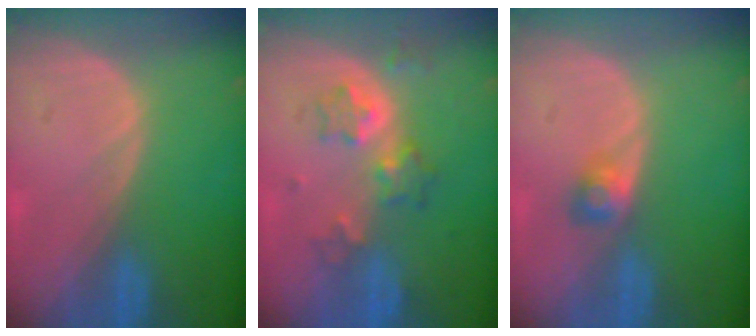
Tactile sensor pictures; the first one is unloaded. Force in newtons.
{"total": 6.6, "press": 5.7, "slide": 3.2}
{"total": 2.5, "press": 2.4, "slide": 0.7}